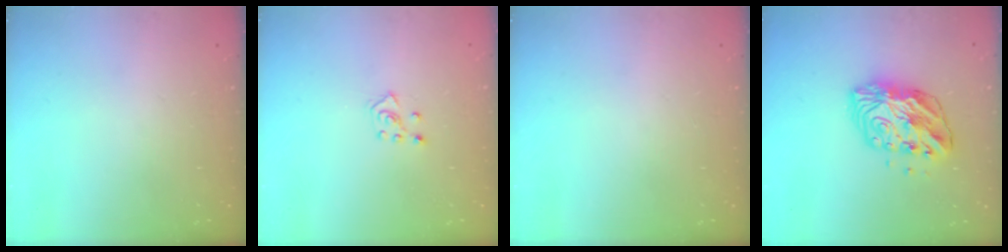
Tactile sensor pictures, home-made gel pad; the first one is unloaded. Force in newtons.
{"total": 4.6, "press": 4.5, "slide": 0.8}
{"total": 0.0}
{"total": 10.7, "press": 10.7, "slide": 1.2}